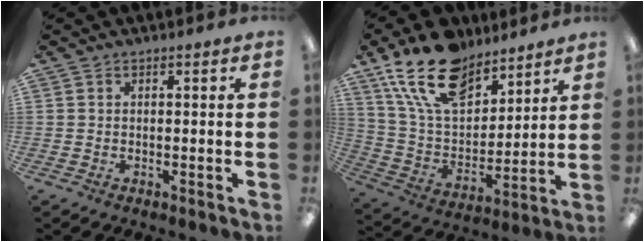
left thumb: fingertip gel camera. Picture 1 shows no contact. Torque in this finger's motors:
{"motor_torque": [0.81, 0.15, 1.37, -1.40, 0.42]}